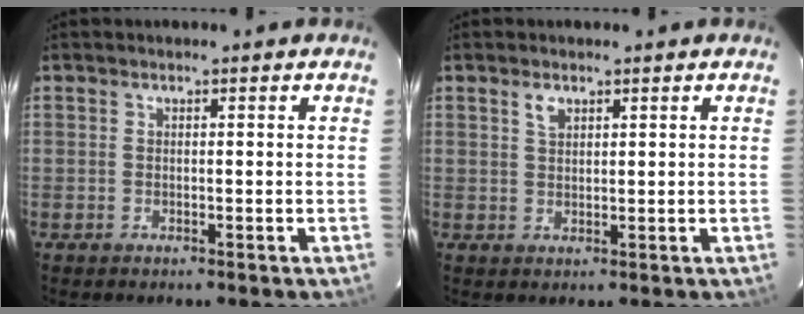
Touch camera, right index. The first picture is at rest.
{"total": 2.0, "force": [1.2, 1.1, 1.2], "torque": [-0.021, 0.005, 0.022]}